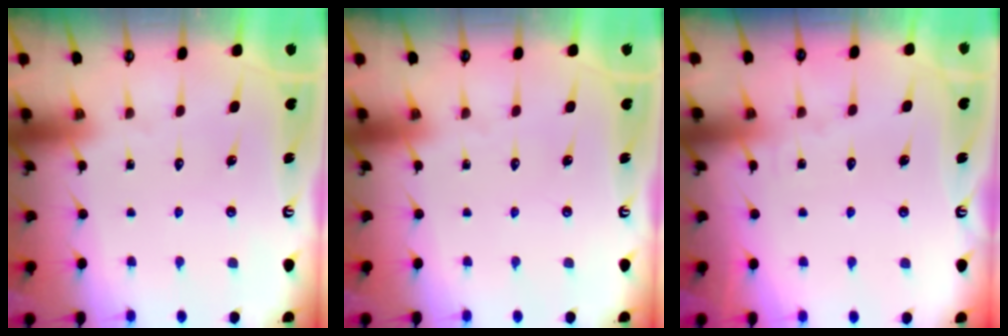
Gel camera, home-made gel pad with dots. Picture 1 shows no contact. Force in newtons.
{"total": 0.0}
{"total": 2.7, "press": 2.7, "slide": 0.3}